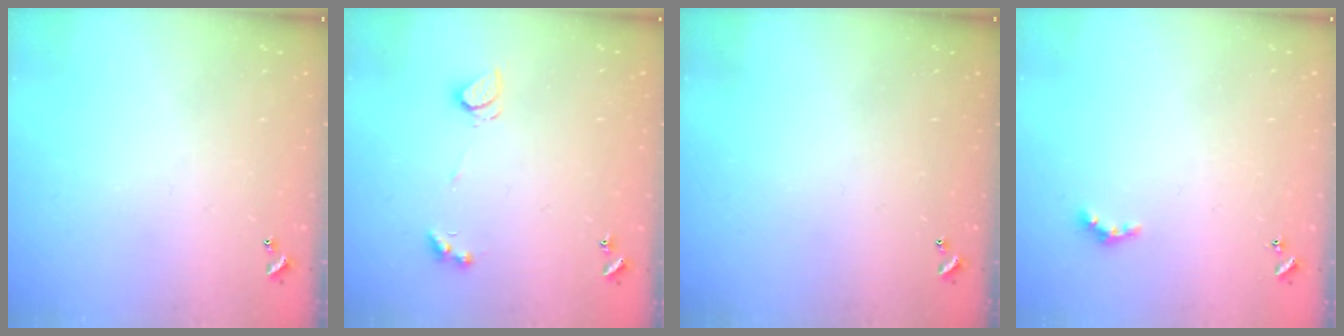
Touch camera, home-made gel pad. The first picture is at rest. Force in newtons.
{"total": 2.4, "press": 2.3, "slide": 0.6}
{"total": 0.0}
{"total": 3.6, "press": 3.6, "slide": 0.6}